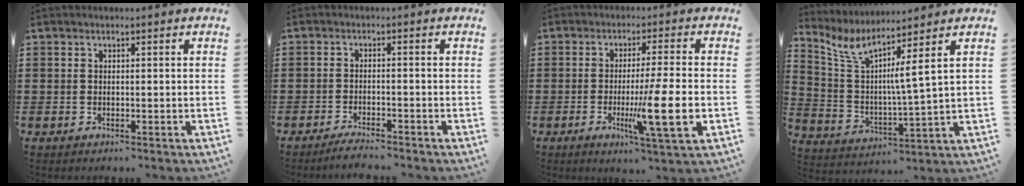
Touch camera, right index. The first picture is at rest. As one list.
[{"total": 2.3, "force": [-2.2, -0.2, 0.6], "torque": [-0.013, 0.001, -0.044]}, {"total": 10.0, "force": [-2.3, 0.5, 9.7], "torque": [-0.171, -0.017, -0.041]}, {"total": 5.7, "force": [3.2, -0.1, 4.8], "torque": [-0.113, -0.031, 0.043]}]